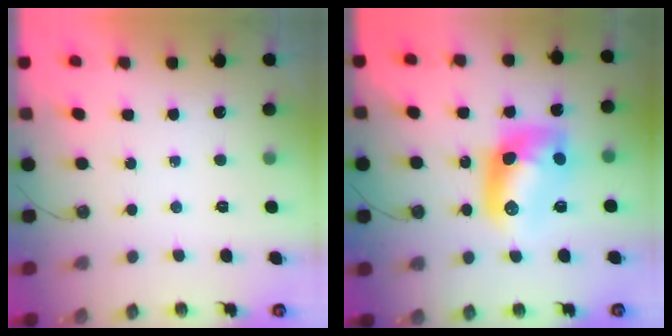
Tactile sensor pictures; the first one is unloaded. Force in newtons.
{"total": 12.5, "press": 12.4, "slide": 1.1}